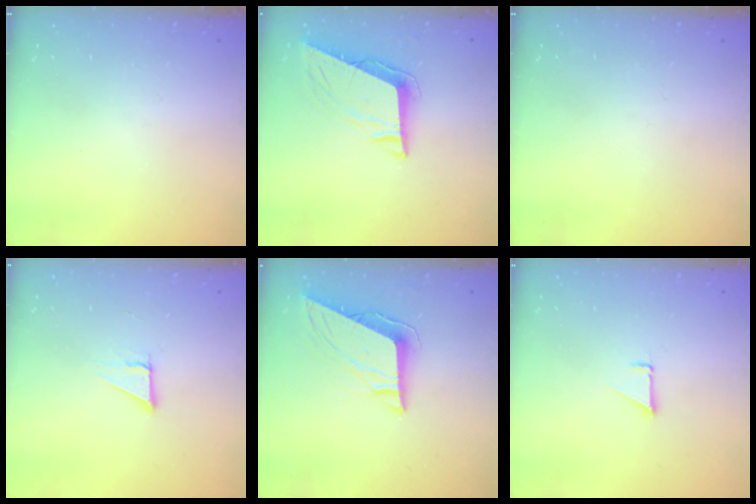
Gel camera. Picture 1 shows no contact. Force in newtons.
{"total": 9.2, "press": 8.9, "slide": 2.2}
{"total": 0.0}
{"total": 2.9, "press": 2.9, "slide": 0.2}
{"total": 9.0, "press": 8.9, "slide": 1.5}
{"total": 1.5, "press": 1.5, "slide": 0.1}